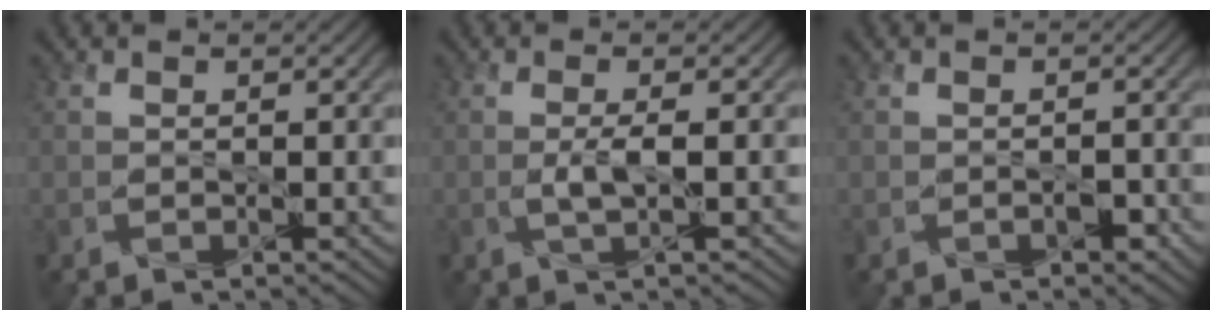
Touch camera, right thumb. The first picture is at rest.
{"total": 2.4, "force": [-0.3, 0.3, 2.4], "torque": [-0.050, 0.003, -0.009]}
{"total": 1.2, "force": [-0.7, 0.6, 0.8], "torque": [-0.013, -0.001, -0.011]}